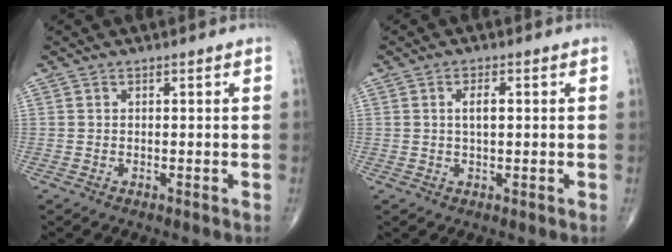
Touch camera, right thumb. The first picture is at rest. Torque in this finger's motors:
{"motor_torque": [0.26, 0.66, 0.33, 0.17, 0.10]}